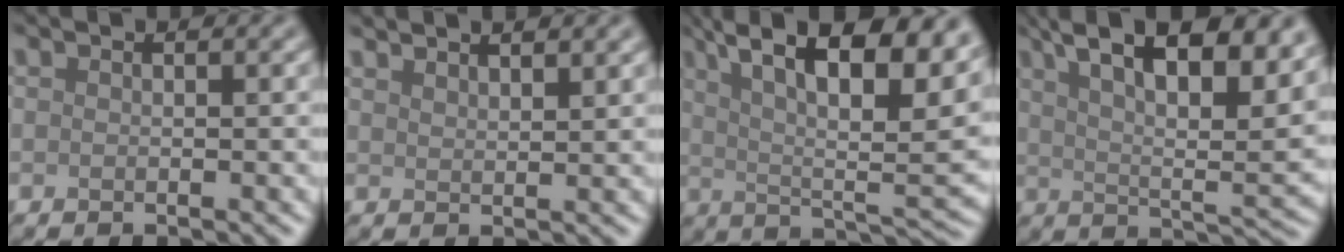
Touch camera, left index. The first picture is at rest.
{"total": 2.7, "force": [2.4, 0.6, 1.2], "torque": [-0.001, 0.007, 0.026]}
{"total": 15.8, "force": [7.3, 5.6, 12.9], "torque": [-0.173, 0.017, 0.102]}
{"total": 14.7, "force": [8.0, 5.1, 11.3], "torque": [-0.160, 0.021, 0.107]}